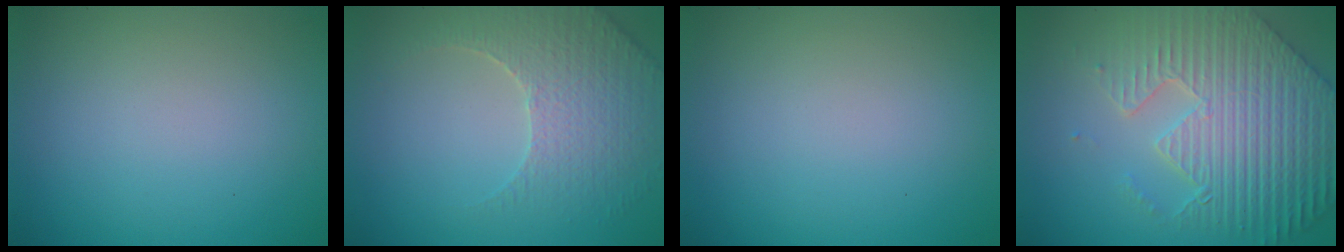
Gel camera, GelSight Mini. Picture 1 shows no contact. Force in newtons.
{"total": 3.8, "press": 3.7, "slide": 0.9}
{"total": 0.0}
{"total": 8.2, "press": 6.4, "slide": 5.1}